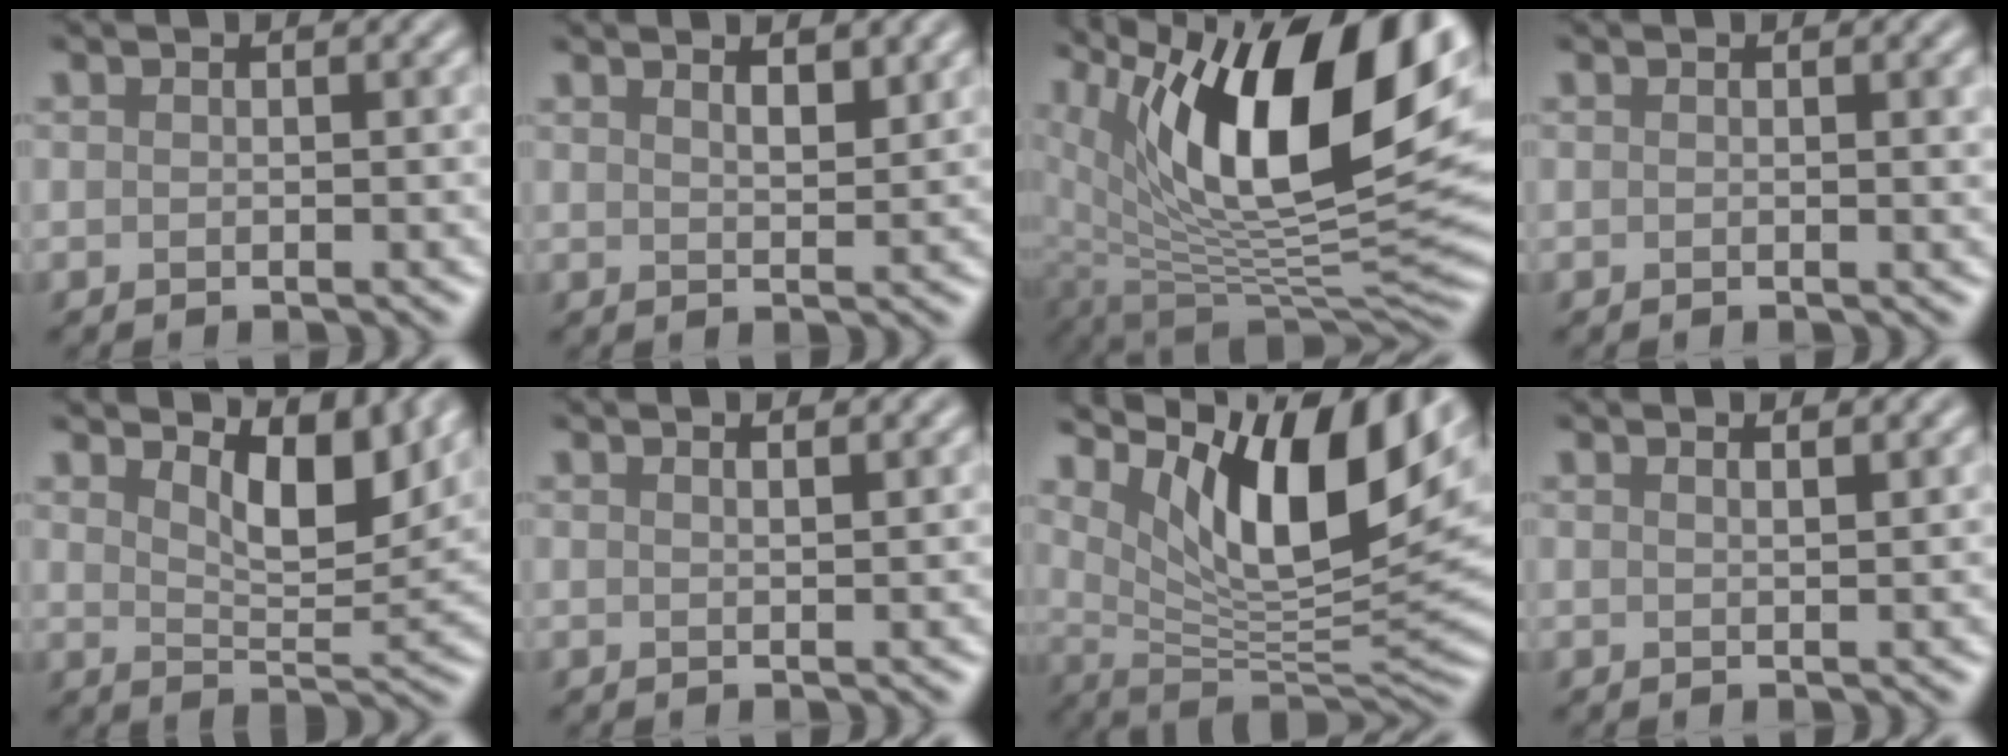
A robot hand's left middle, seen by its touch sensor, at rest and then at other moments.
{"total": 1.7, "force": [1.5, 0.1, 0.8], "torque": [-0.014, -0.001, 0.028]}
{"total": 17.6, "force": [7.3, 7.5, 14.1], "torque": [-0.218, 0.012, 0.124]}
{"total": 0.7, "force": [0.2, 0.2, 0.7], "torque": [-0.009, -0.002, 0.003]}
{"total": 5.0, "force": [3.3, 1.5, 3.4], "torque": [-0.061, -0.007, 0.047]}
{"total": 1.0, "force": [0.9, 0.0, 0.4], "torque": [-0.009, 0.000, 0.008]}
{"total": 12.4, "force": [6.1, 3.6, 10.2], "torque": [-0.164, -0.005, 0.115]}
{"total": 1.3, "force": [1.1, 0.1, 0.6], "torque": [-0.007, 0.002, 0.008]}